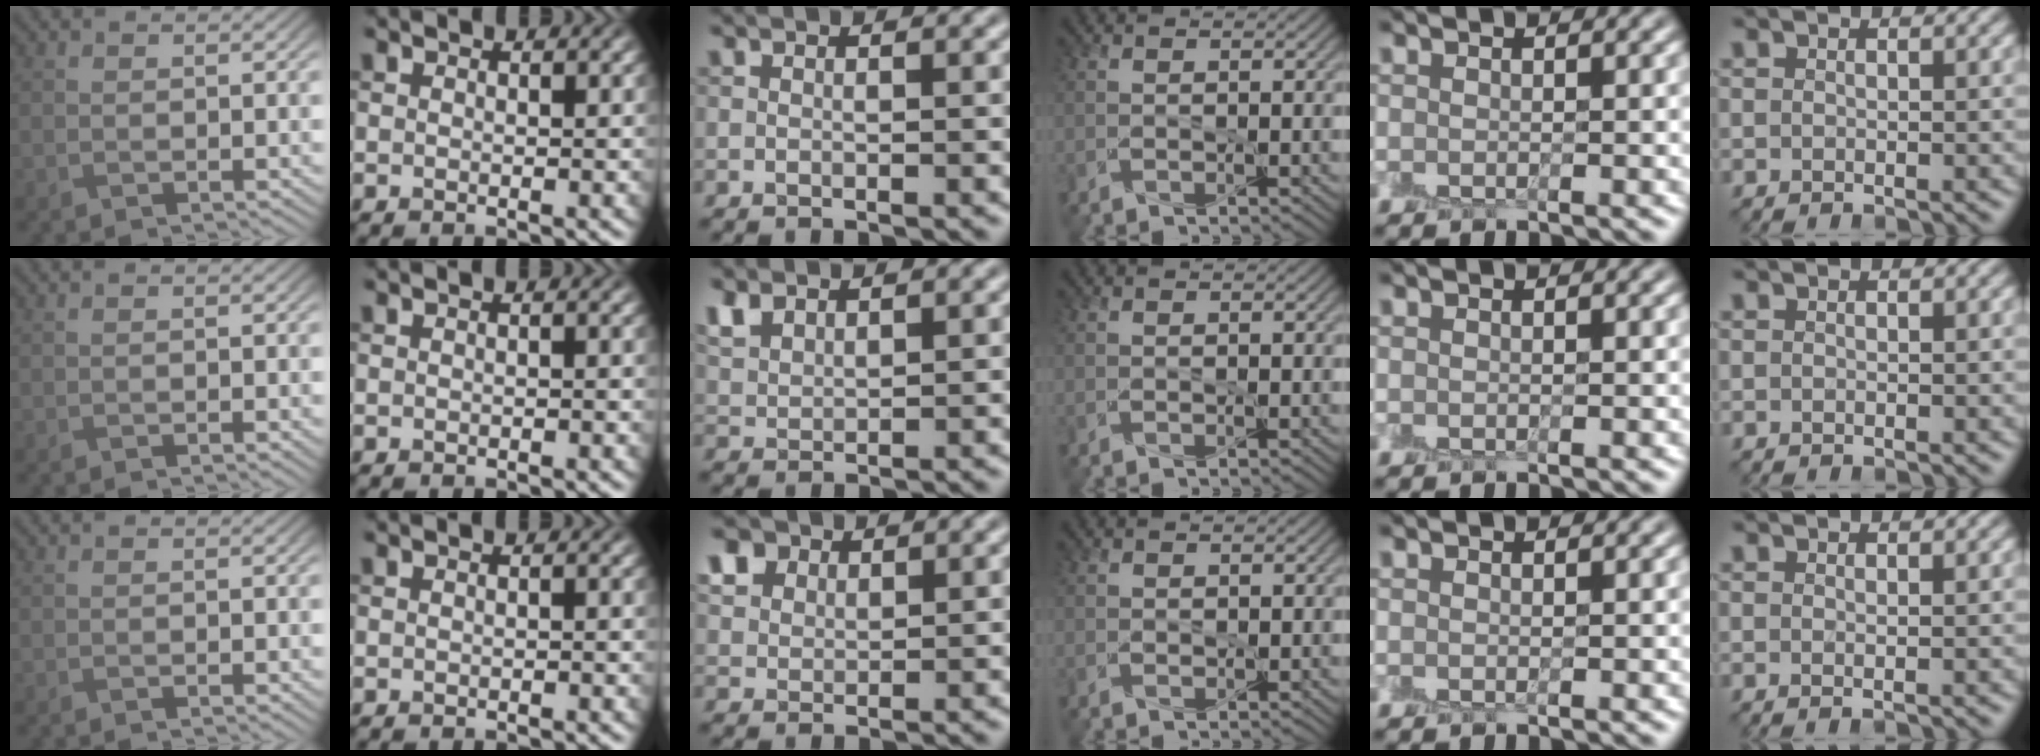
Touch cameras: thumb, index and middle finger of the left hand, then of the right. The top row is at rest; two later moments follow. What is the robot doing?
{"motion": "peel", "object": "lint roller sheet"}